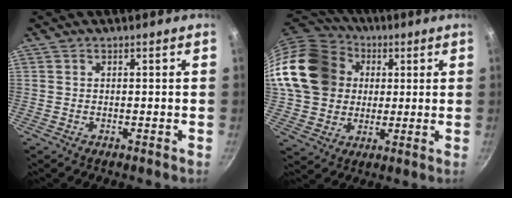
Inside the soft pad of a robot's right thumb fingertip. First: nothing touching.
{"total": 21.3, "force": [3.8, 18.0, 10.9], "torque": [-0.194, 0.034, 0.074]}